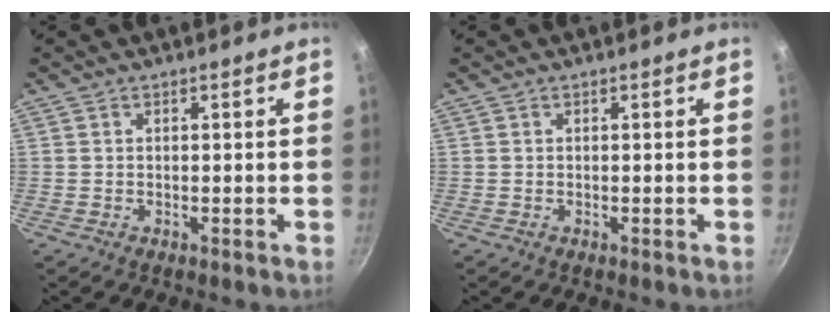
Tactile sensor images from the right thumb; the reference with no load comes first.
{"total": 0.0}